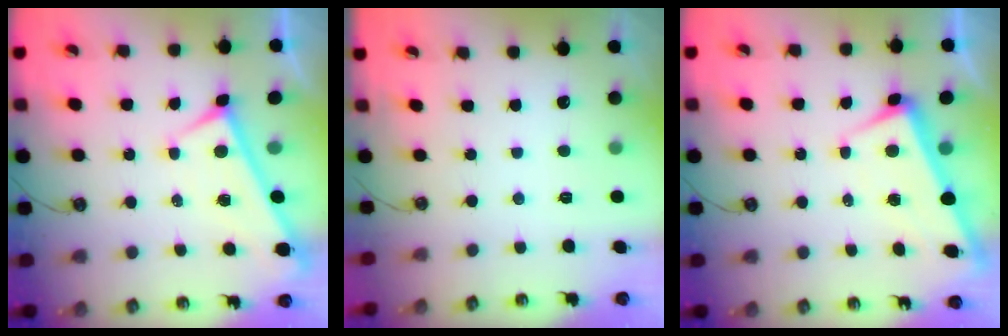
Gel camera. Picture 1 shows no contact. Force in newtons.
{"total": 0.0}
{"total": 1.7, "press": 1.6, "slide": 0.5}